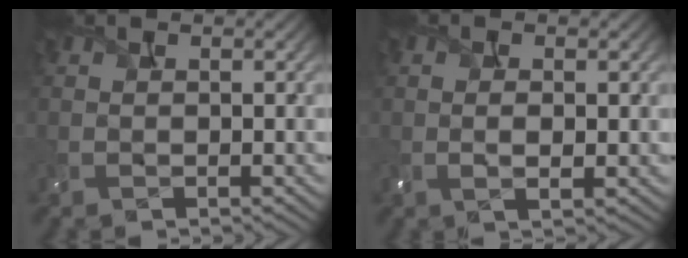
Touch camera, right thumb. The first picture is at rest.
{"total": 2.2, "force": [0.2, 1.0, 2.0], "torque": [-0.038, -0.003, 0.006]}